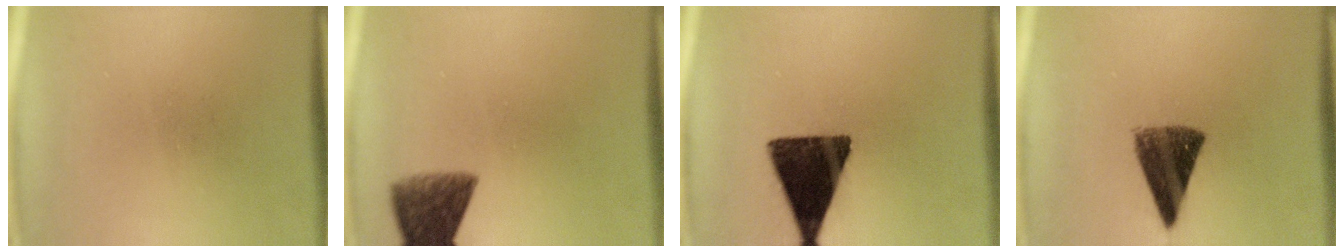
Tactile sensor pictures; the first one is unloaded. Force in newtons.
{"total": 7.4}
{"total": 15.5}
{"total": 9.6}